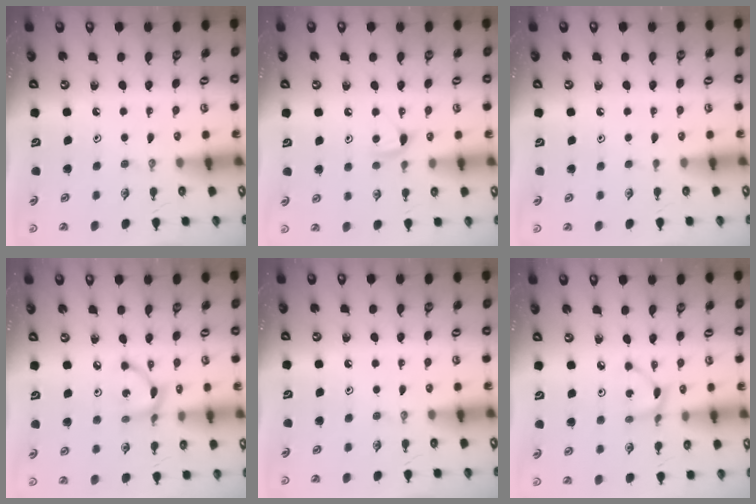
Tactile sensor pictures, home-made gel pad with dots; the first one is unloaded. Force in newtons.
{"total": 4.3, "press": 4.2, "slide": 0.7}
{"total": 0.6, "press": 0.6, "slide": 0.1}
{"total": 7.0, "press": 7.0, "slide": 0.4}
{"total": 0.0}
{"total": 2.8, "press": 2.8, "slide": 0.1}